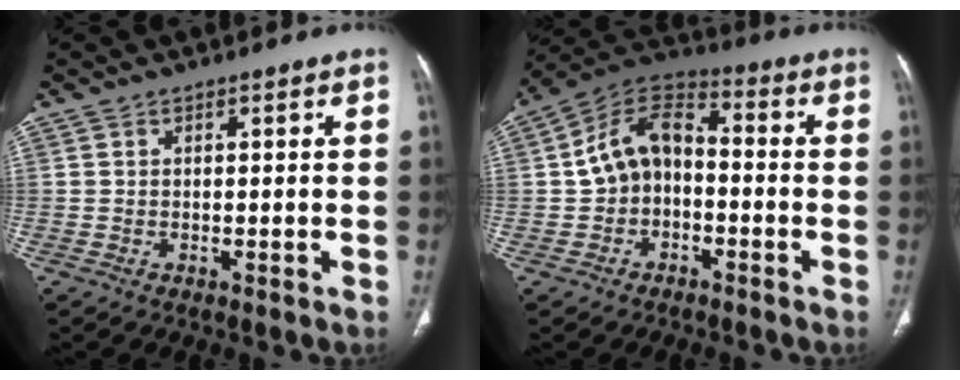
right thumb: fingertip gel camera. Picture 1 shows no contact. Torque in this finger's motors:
{"motor_torque": [-0.44, 0.64, 0.03, -0.15, 0.36]}